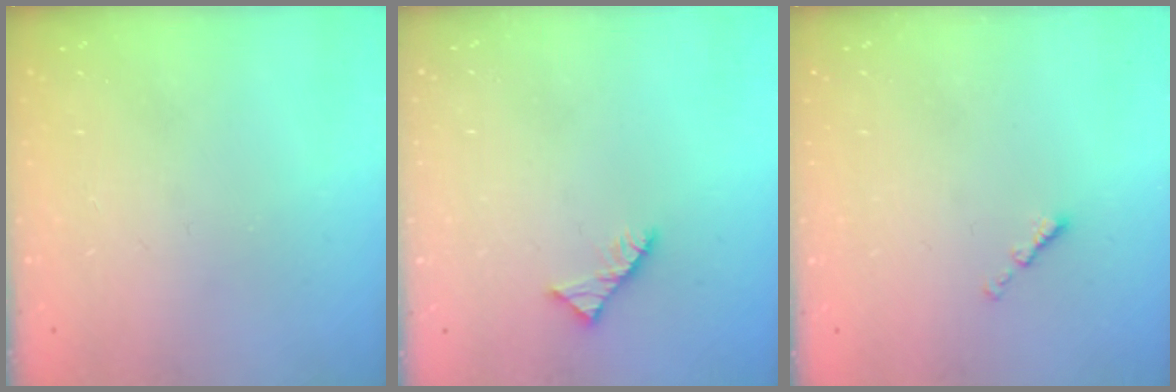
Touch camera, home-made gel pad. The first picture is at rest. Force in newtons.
{"total": 2.9, "press": 2.9, "slide": 0.4}
{"total": 0.0}